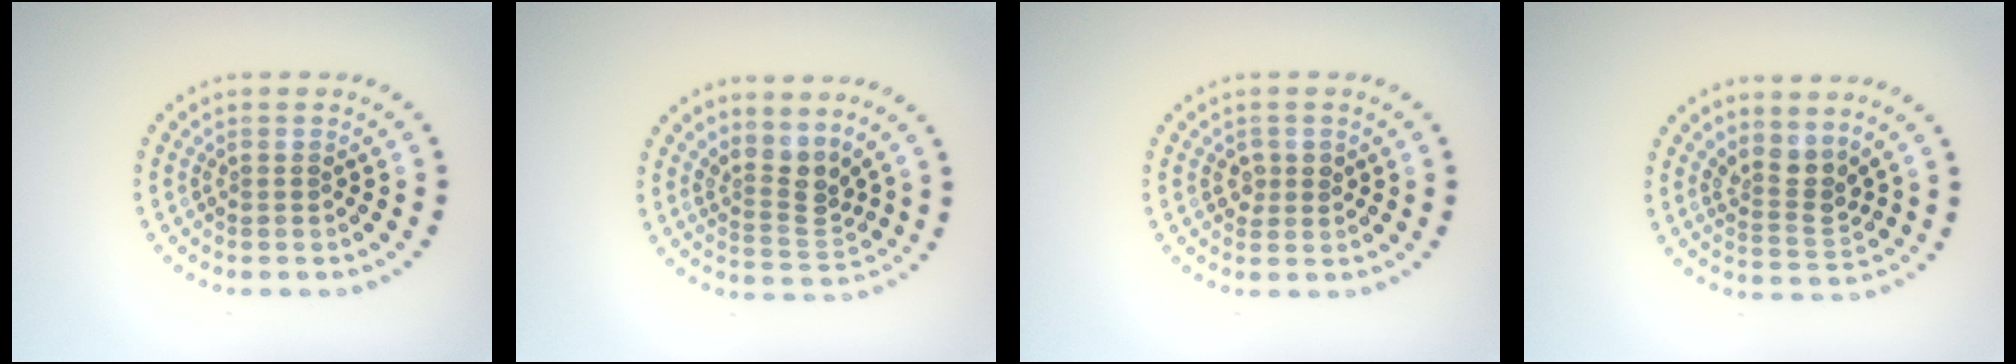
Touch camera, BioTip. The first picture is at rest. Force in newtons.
{"total": 3.0, "press": 2.2, "slide": 2.1}
{"total": 1.5, "press": 1.5, "slide": 0.3}
{"total": 2.7, "press": 2.0, "slide": 1.9}